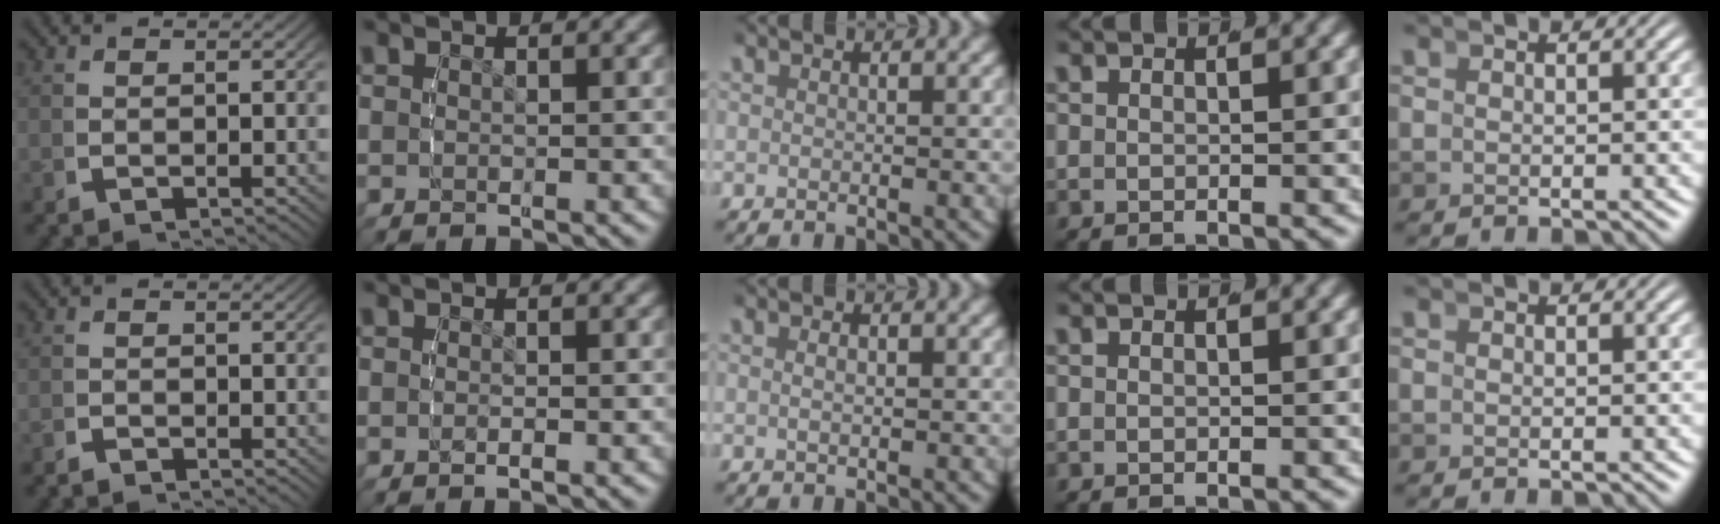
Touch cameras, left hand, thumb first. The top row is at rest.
{"thumb": {"total": 1.0, "force": [-1.0, 0.0, 0.0], "torque": [0.005, -0.003, -0.023]}, "index": {"total": 0.6, "force": [-0.6, 0.0, 0.2], "torque": [-0.011, -0.001, -0.010]}, "middle": {"total": 0.7, "force": [0.1, 0.2, 0.6], "torque": [-0.012, -0.002, 0.002]}}